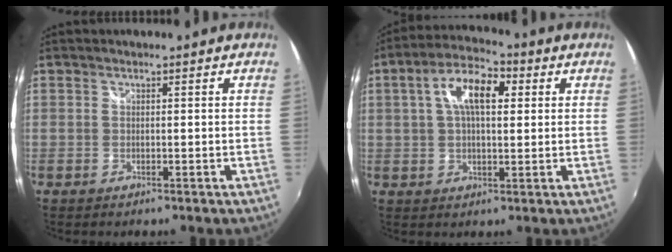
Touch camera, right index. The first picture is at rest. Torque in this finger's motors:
{"motor_torque": [0.57, 0.27, 0.61, 0.10]}